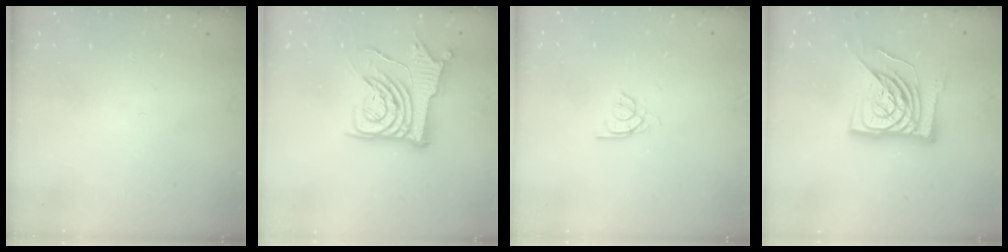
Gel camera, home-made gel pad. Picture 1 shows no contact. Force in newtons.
{"total": 13.6, "press": 13.5, "slide": 1.8}
{"total": 2.2, "press": 2.1, "slide": 0.4}
{"total": 18.6, "press": 18.5, "slide": 2.2}